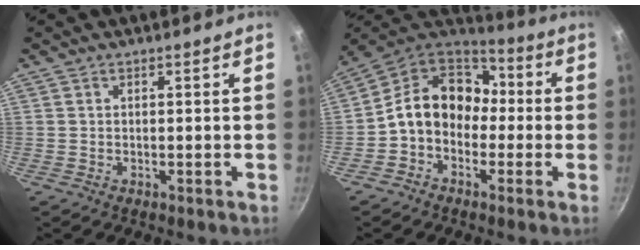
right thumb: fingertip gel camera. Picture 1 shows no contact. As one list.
[{"total": 14.2, "force": [-1.0, 11.4, 8.5], "torque": [-0.105, 0.051, -0.039]}]